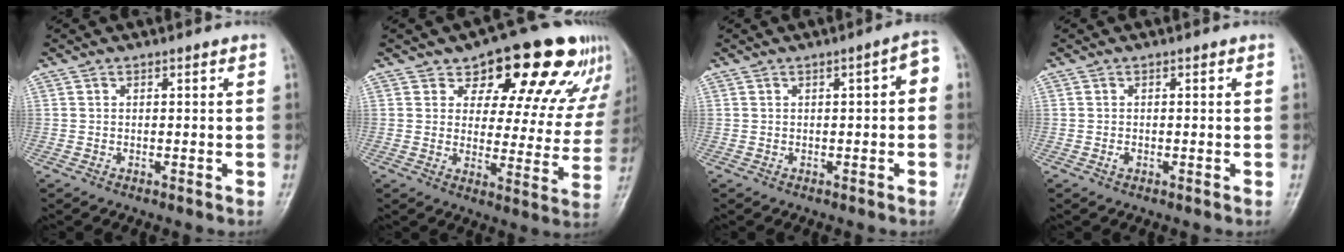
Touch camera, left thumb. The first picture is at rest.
{"total": 19.4, "force": [12.2, 9.7, 11.6], "torque": [-0.096, -0.044, 0.150]}
{"total": 3.7, "force": [0.1, 1.4, 3.5], "torque": [-0.041, 0.019, -0.006]}
{"total": 1.0, "force": [-0.3, 0.7, 0.6], "torque": [-0.008, 0.000, -0.008]}